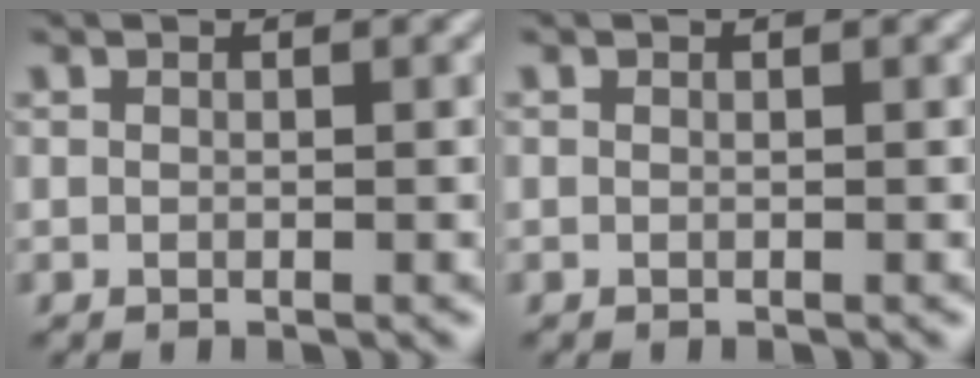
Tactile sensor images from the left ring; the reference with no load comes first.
{"total": 0.0}